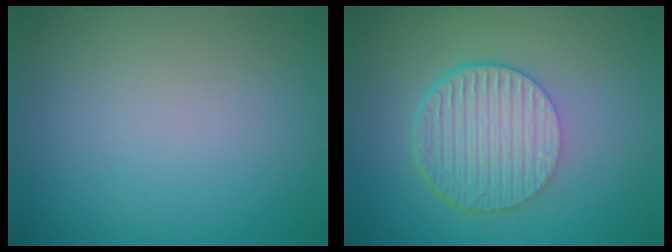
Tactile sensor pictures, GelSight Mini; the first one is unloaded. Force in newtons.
{"total": 6.5, "press": 4.4, "slide": 4.7}